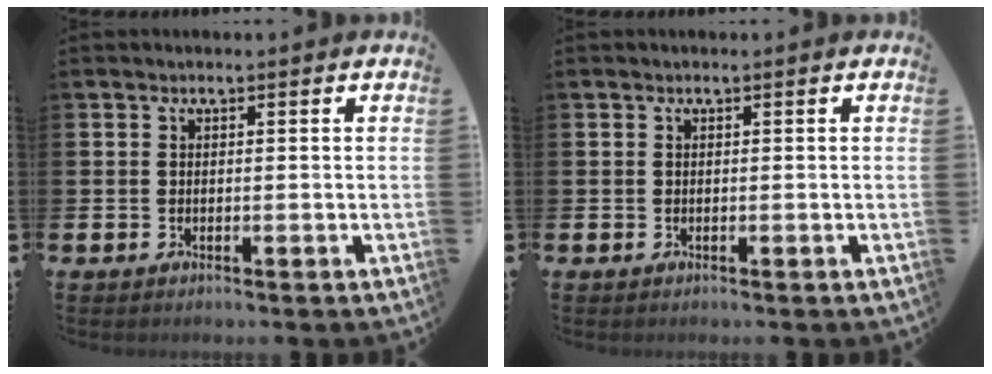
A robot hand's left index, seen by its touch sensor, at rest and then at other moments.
{"total": 0.0}